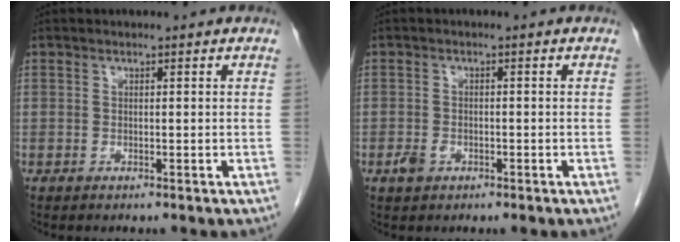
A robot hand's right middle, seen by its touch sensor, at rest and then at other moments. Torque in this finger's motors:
{"motor_torque": [0.67, -0.29, 0.00, 0.01]}